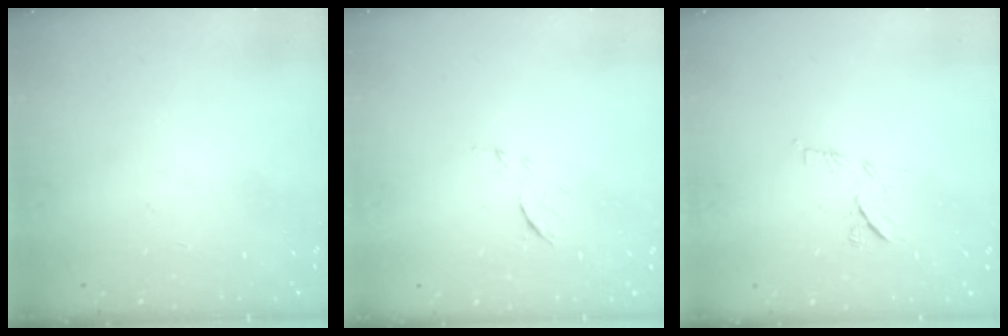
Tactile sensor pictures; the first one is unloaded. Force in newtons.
{"total": 6.2, "press": 6.2, "slide": 0.2}
{"total": 6.2, "press": 6.2, "slide": 0.7}